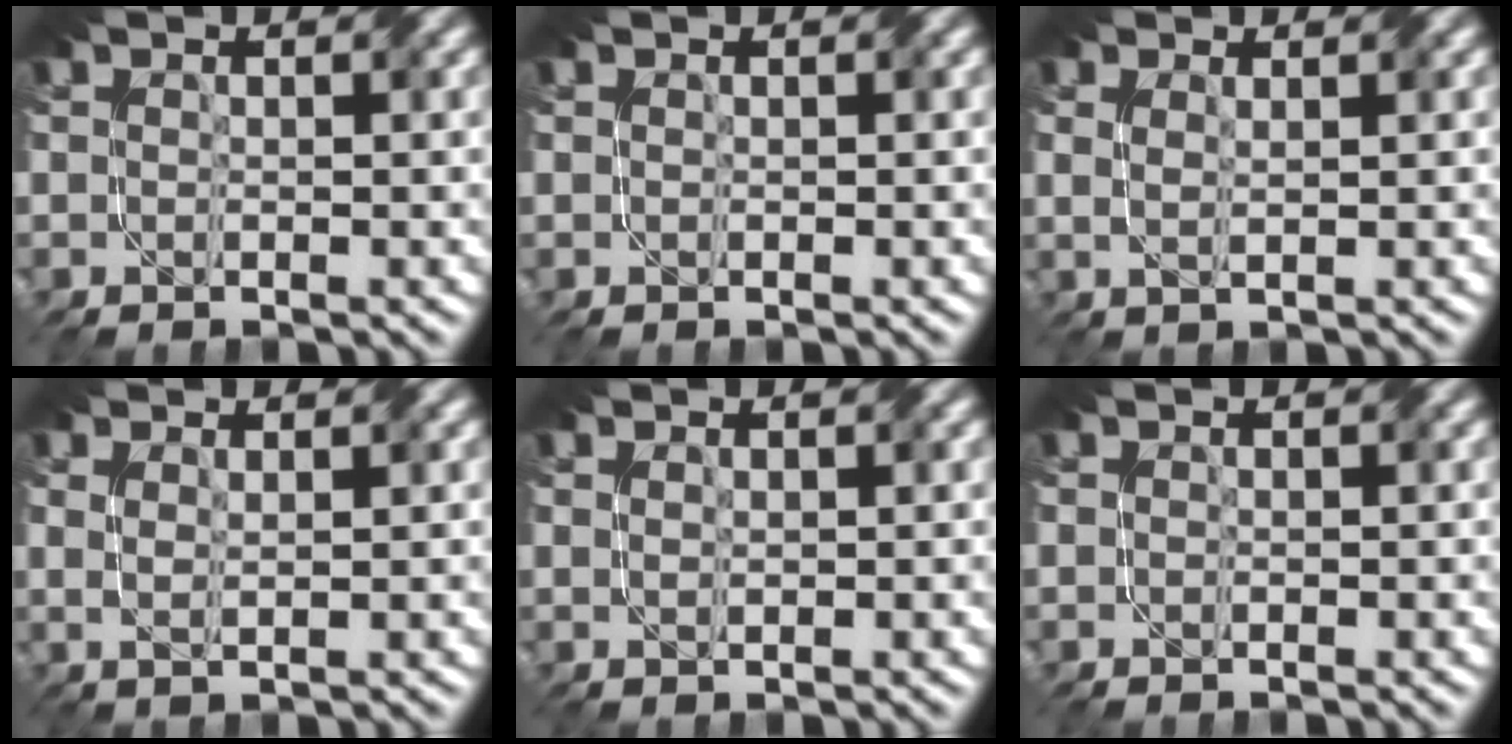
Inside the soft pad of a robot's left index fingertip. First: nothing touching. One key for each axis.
{"total": 0.0}
{"total": 1.4, "fx": 1.0, "fy": 0.6, "fz": 0.8, "tx": -0.004, "ty": 0.004, "tz": 0.003}
{"total": 1.2, "fx": 1.0, "fy": 0.4, "fz": 0.6, "tx": -0.005, "ty": 0.002, "tz": 0.013}
{"total": 0.5, "fx": 0.5, "fy": -0.1, "fz": -0.2, "tx": 0.002, "ty": 0.003, "tz": 0.009}
{"total": 0.0}